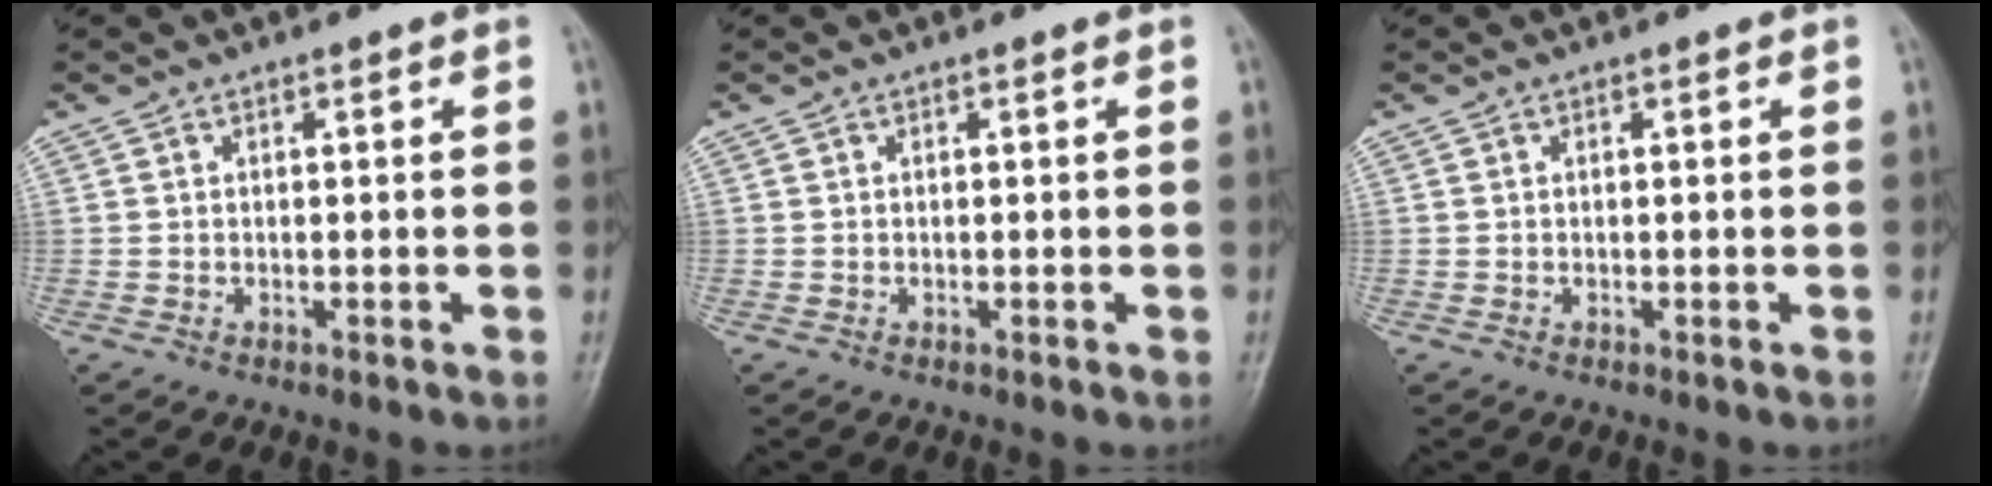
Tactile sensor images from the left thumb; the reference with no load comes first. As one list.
[{"total": 0.0}, {"total": 0.0}]